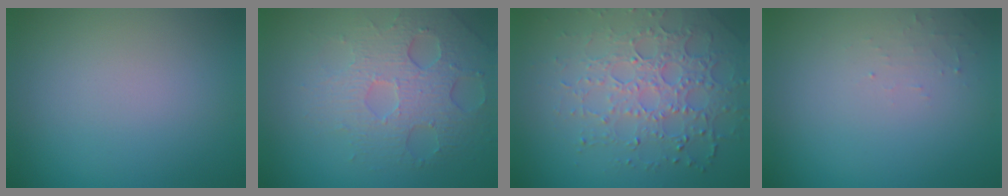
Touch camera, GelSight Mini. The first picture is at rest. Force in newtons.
{"total": 4.9, "press": 4.1, "slide": 2.6}
{"total": 4.9, "press": 4.2, "slide": 2.4}
{"total": 1.1, "press": 1.1, "slide": 0.2}